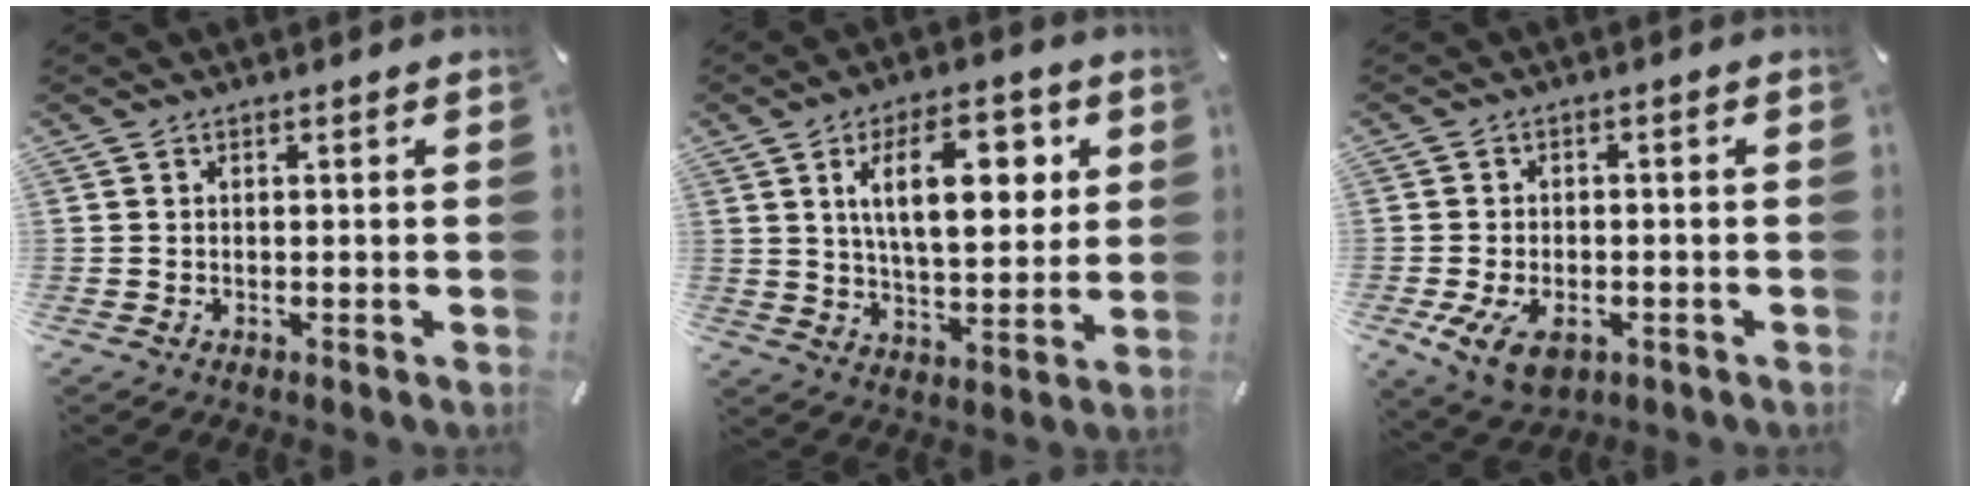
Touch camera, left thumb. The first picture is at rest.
{"total": 16.6, "force": [5.8, 8.1, 13.3], "torque": [-0.200, -0.003, 0.093]}
{"total": 7.2, "force": [-2.8, 4.7, 4.7], "torque": [-0.106, 0.005, -0.049]}